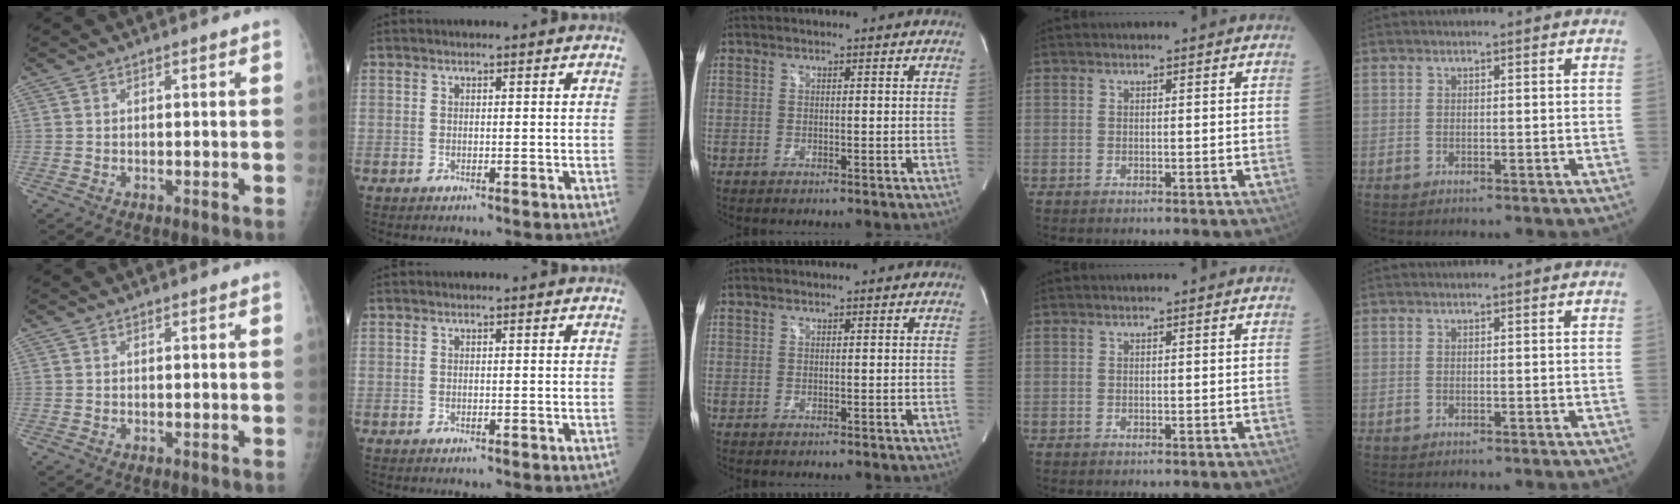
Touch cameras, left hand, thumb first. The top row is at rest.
{}